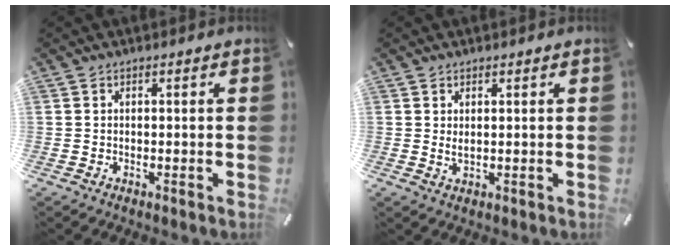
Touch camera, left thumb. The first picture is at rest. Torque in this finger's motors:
{"motor_torque": [-0.04, 0.11, 0.01, 0.02, 0.03]}